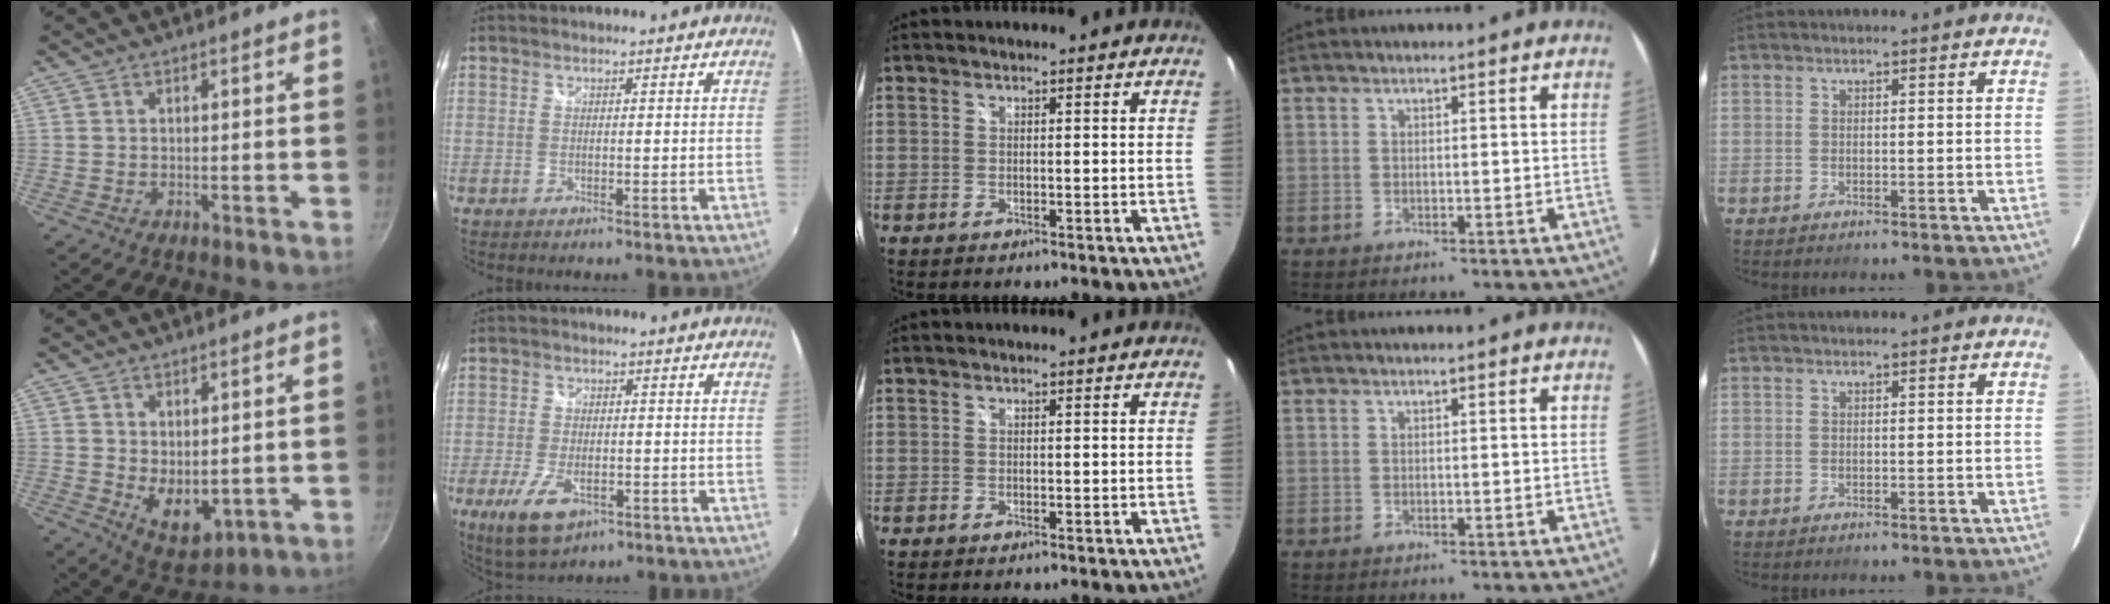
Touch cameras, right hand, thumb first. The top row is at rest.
{"thumb": {"total": 7.0, "force": [0.7, 4.4, 5.5], "torque": [-0.064, -0.023, 0.031]}, "index": {"total": 9.6, "force": [-4.7, 4.7, 7.0], "torque": [-0.155, -0.021, -0.078]}}